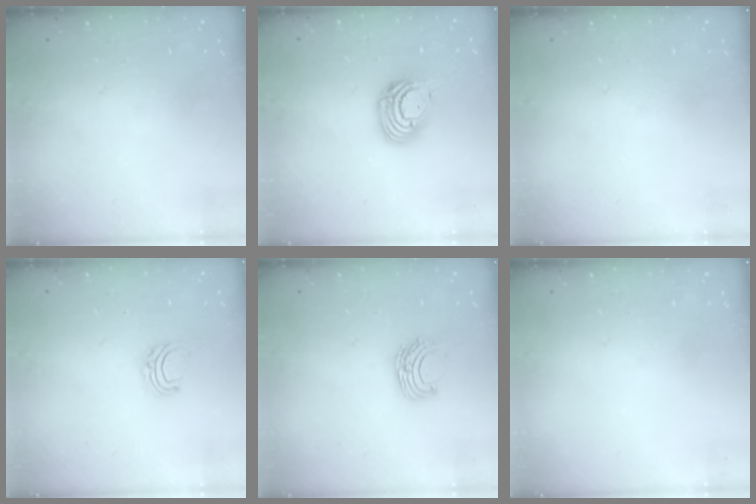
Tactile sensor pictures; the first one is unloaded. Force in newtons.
{"total": 10.7, "press": 10.7, "slide": 0.8}
{"total": 0.0}
{"total": 5.9, "press": 5.9, "slide": 0.4}
{"total": 6.7, "press": 6.6, "slide": 0.8}
{"total": 0.0}